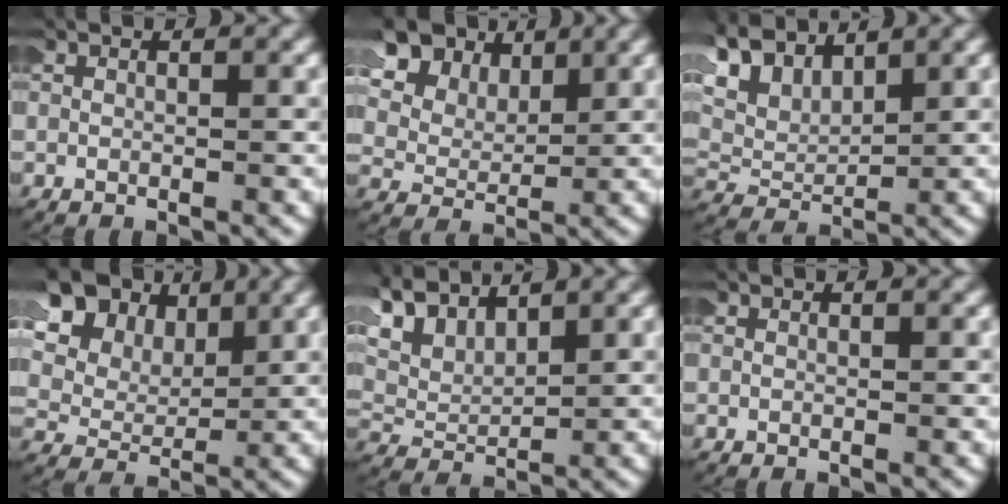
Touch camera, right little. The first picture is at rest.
{"total": 11.6, "force": [6.2, 7.7, 6.1], "torque": [-0.122, 0.033, 0.083]}
{"total": 7.8, "force": [3.1, 5.3, 4.8], "torque": [-0.120, -0.002, 0.054]}
{"total": 14.0, "force": [6.4, 9.9, 7.6], "torque": [-0.154, 0.028, 0.086]}
{"total": 7.0, "force": [3.3, 4.6, 4.2], "torque": [-0.103, 0.001, 0.057]}
{"total": 0.0}